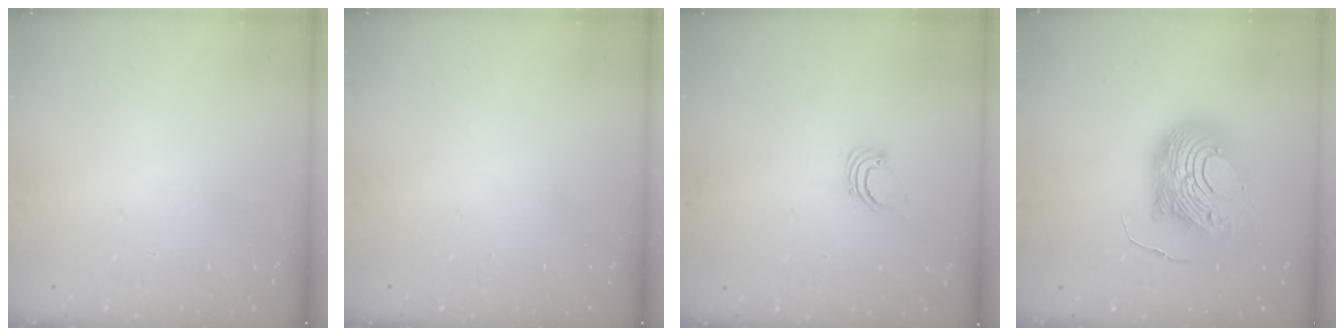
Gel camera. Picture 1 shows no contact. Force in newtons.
{"total": 0.0}
{"total": 2.2, "press": 2.2, "slide": 0.2}
{"total": 15.3, "press": 15.2, "slide": 1.6}